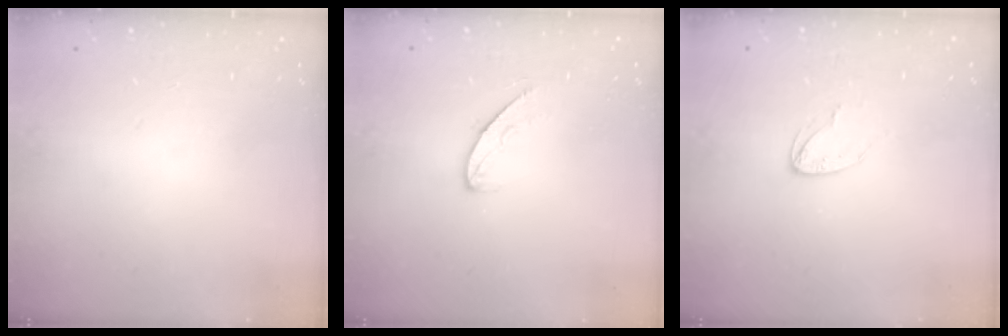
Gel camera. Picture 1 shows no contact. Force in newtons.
{"total": 6.5, "press": 6.5, "slide": 0.6}
{"total": 4.3, "press": 4.3, "slide": 0.3}